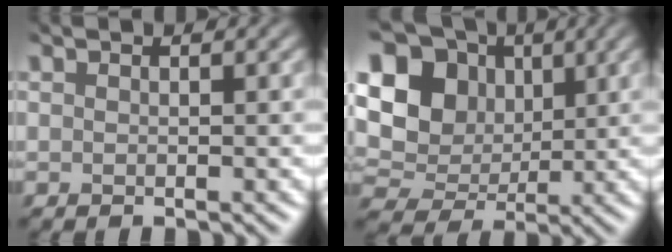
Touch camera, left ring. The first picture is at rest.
{"total": 9.5, "force": [1.2, 7.9, 5.2], "torque": [-0.115, 0.009, 0.026]}